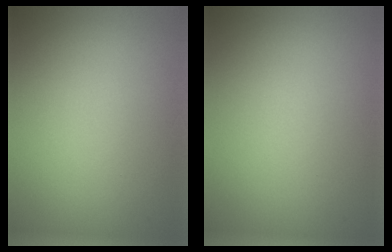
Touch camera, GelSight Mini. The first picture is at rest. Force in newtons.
{"total": 0.0}